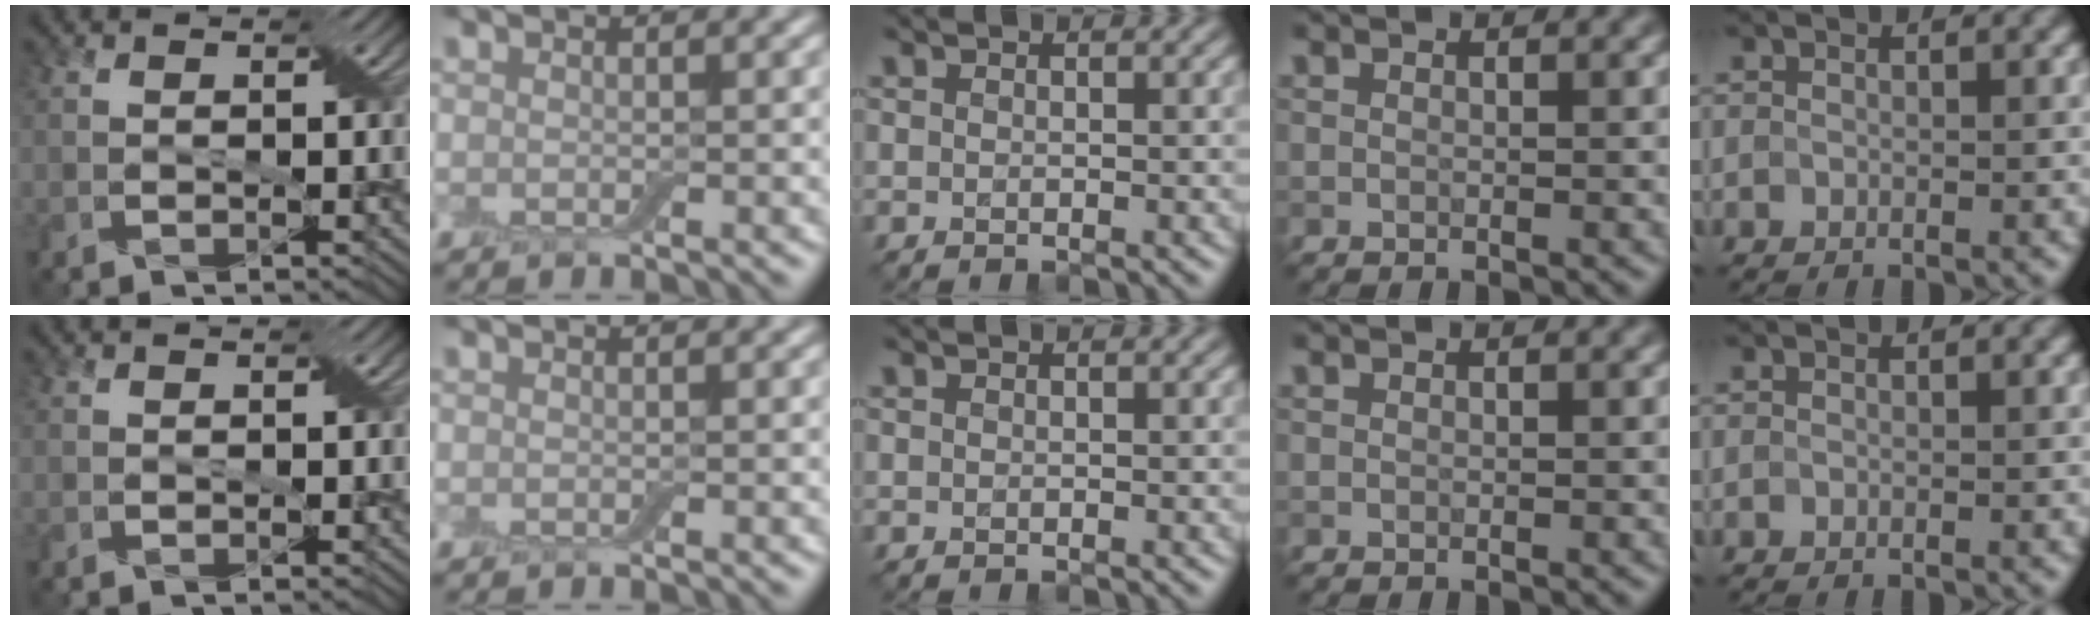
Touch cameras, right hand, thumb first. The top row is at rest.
{}